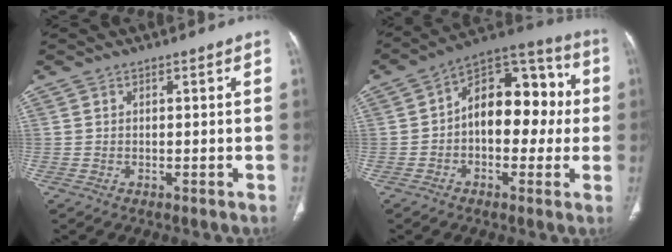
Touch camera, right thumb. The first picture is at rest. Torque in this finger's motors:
{"motor_torque": [-0.15, 0.42, 0.45, -0.07, 0.32]}